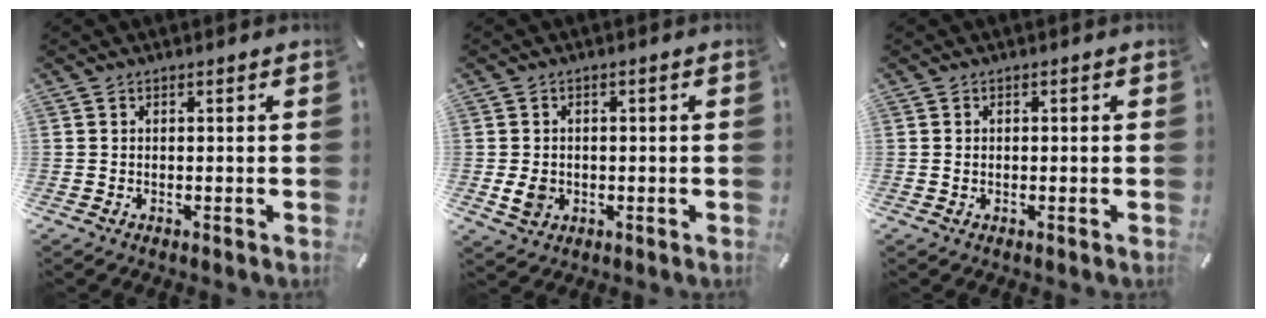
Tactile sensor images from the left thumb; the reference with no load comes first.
{"total": 4.0, "force": [-0.6, 3.3, 2.3], "torque": [-0.045, -0.002, -0.013]}
{"total": 0.9, "force": [0.0, 0.5, 0.7], "torque": [-0.014, 0.002, -0.002]}